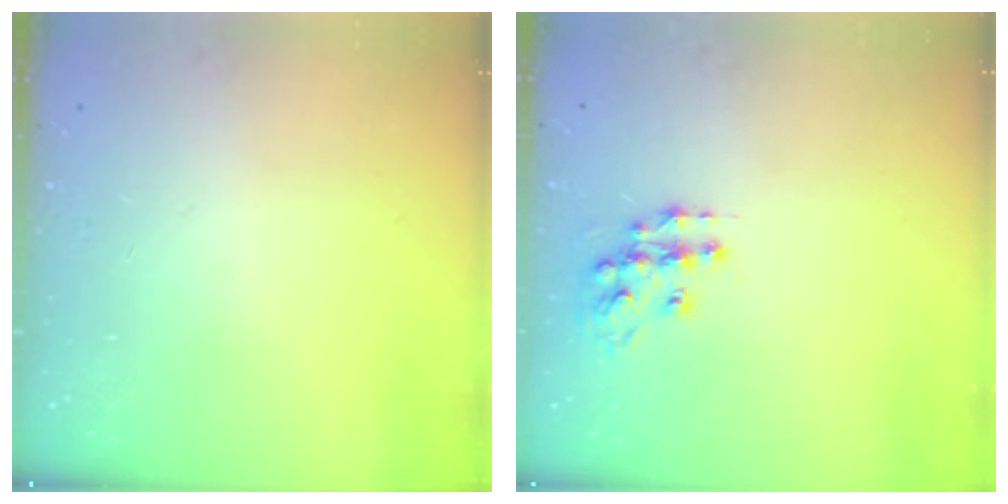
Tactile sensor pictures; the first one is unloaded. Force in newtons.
{"total": 11.1, "press": 11.0, "slide": 0.7}